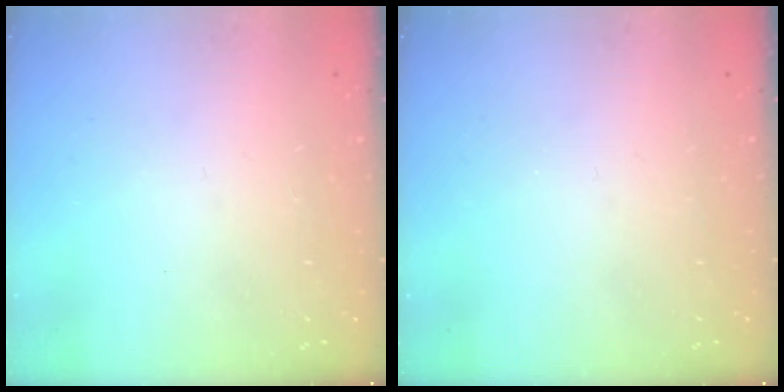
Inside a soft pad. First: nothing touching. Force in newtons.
{"total": 0.0}